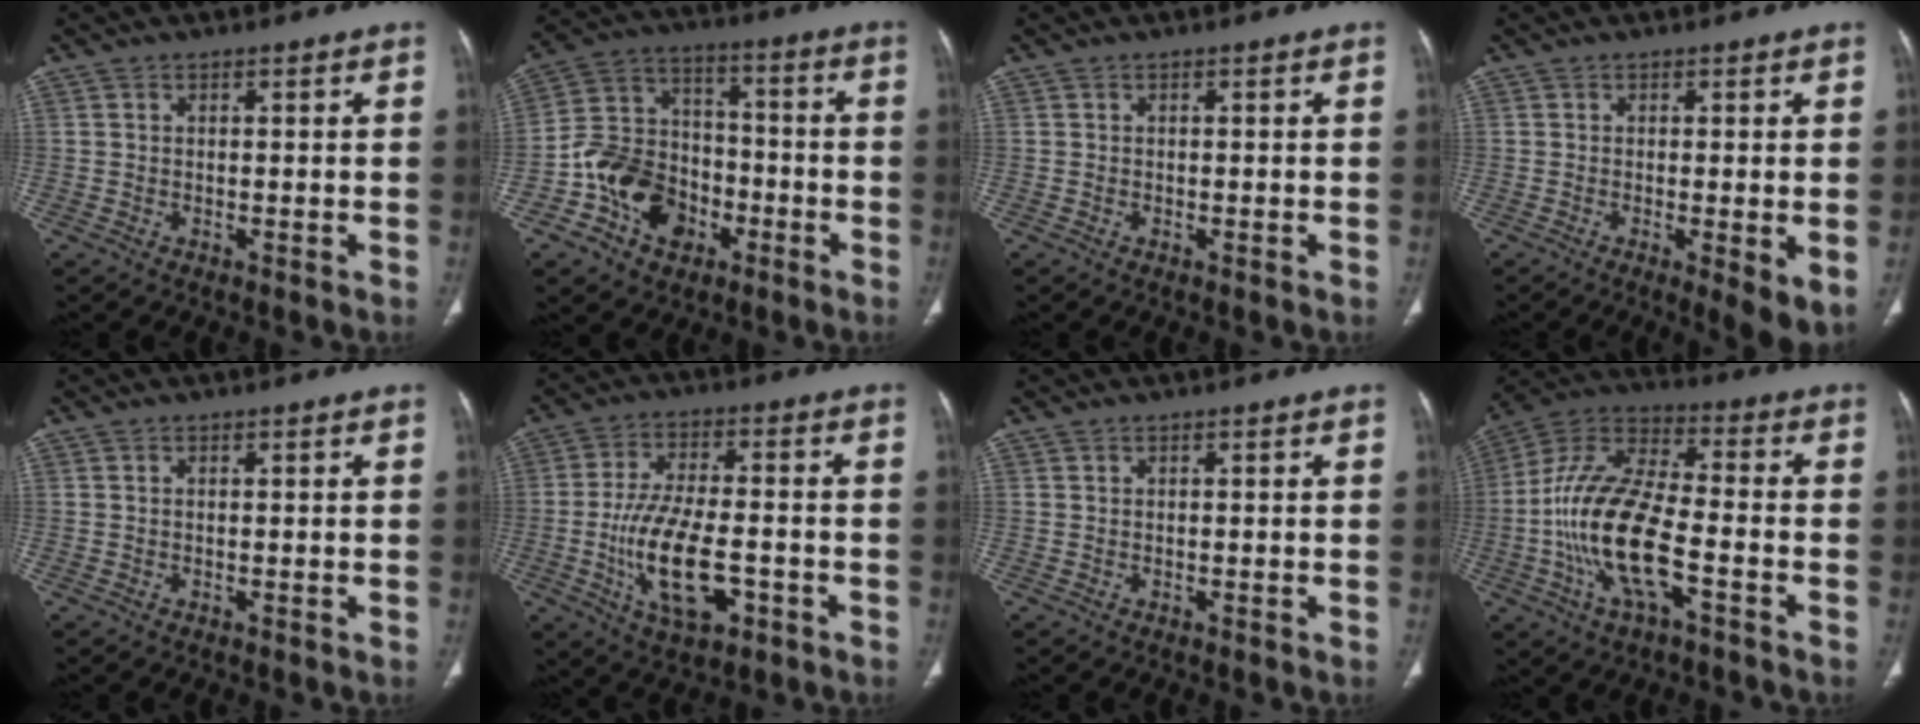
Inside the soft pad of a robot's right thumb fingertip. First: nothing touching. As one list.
[{"total": 14.7, "force": [-6.0, 11.2, 7.3], "torque": [-0.094, 0.057, -0.107]}, {"total": 0.0}, {"total": 6.2, "force": [-1.4, 1.2, 5.9], "torque": [-0.093, -0.021, -0.022]}, {"total": 0.0}, {"total": 14.1, "force": [-4.2, 6.4, 11.9], "torque": [-0.216, 0.012, -0.066]}, {"total": 0.0}, {"total": 18.2, "force": [-5.0, 7.1, 16.0], "torque": [-0.326, 0.033, -0.094]}]